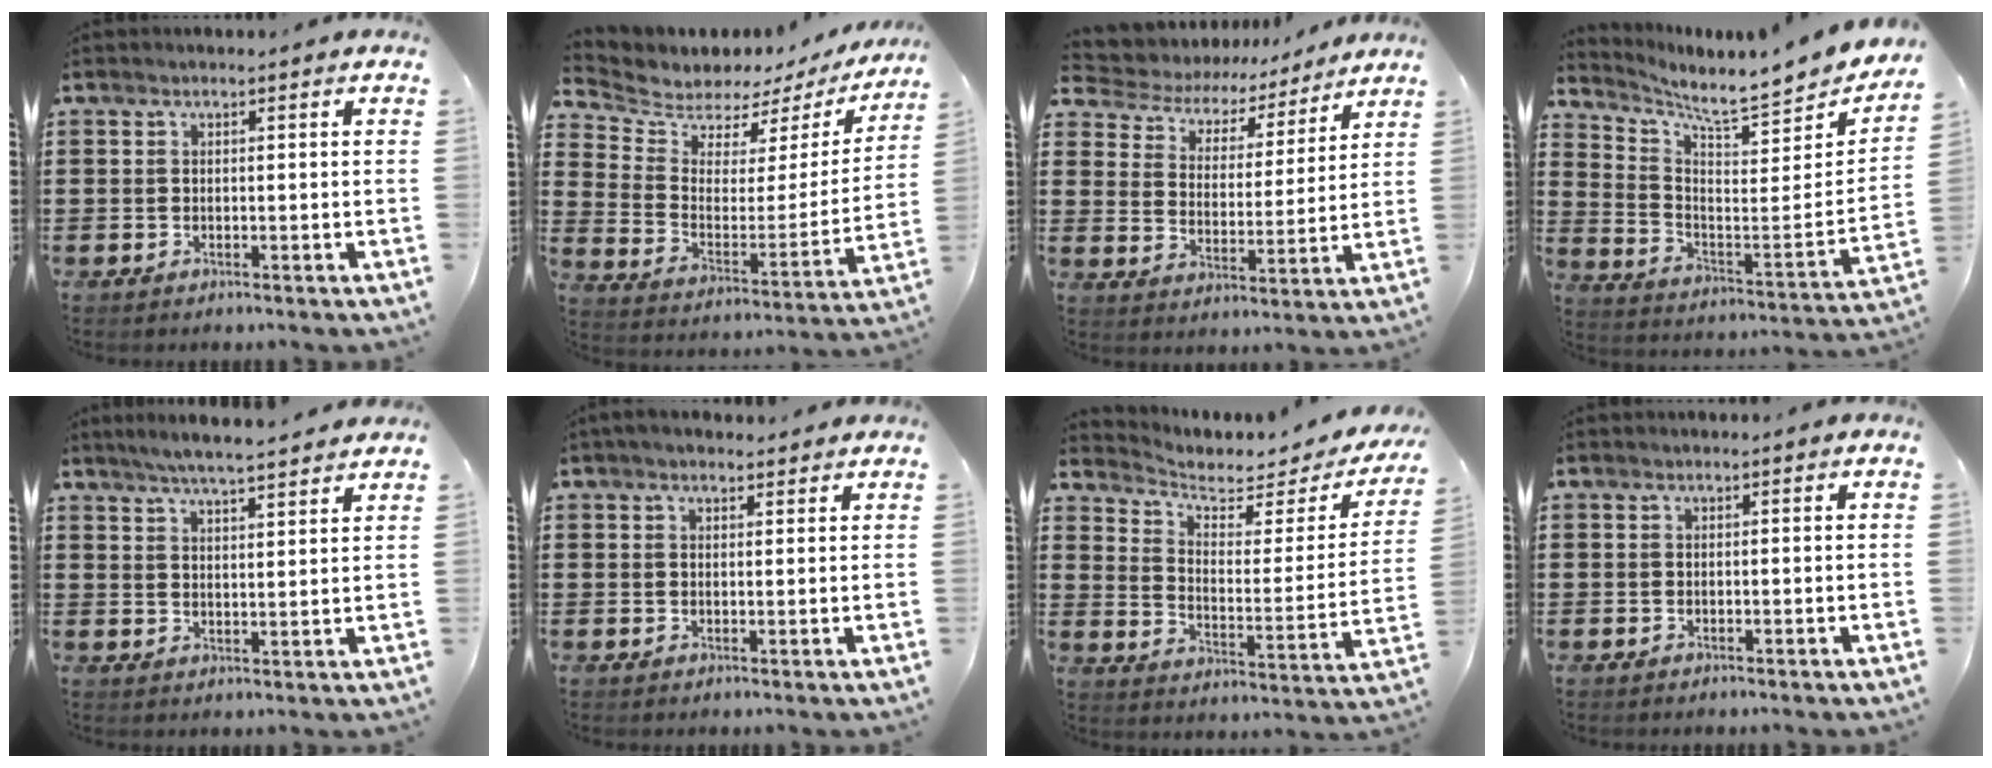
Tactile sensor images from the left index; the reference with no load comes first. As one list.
[{"total": 4.8, "force": [4.4, 1.9, 0.1], "torque": [-0.039, -0.038, 0.071]}, {"total": 4.3, "force": [3.9, 1.8, 0.6], "torque": [-0.040, -0.026, 0.059]}, {"total": 5.4, "force": [5.0, 0.2, 2.1], "torque": [-0.056, -0.064, 0.073]}, {"total": 4.6, "force": [4.3, -0.3, 1.7], "torque": [-0.046, -0.014, 0.076]}, {"total": 2.1, "force": [1.8, 0.9, 0.8], "torque": [-0.019, 0.007, 0.034]}, {"total": 4.0, "force": [3.2, 1.6, 1.8], "torque": [-0.058, -0.021, 0.049]}, {"total": 0.0}]